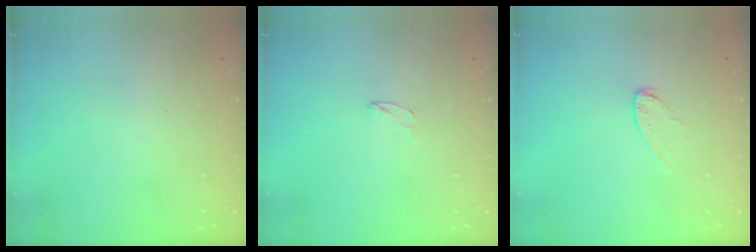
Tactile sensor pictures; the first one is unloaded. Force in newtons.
{"total": 4.2, "press": 4.2, "slide": 0.4}
{"total": 6.6, "press": 6.5, "slide": 0.4}